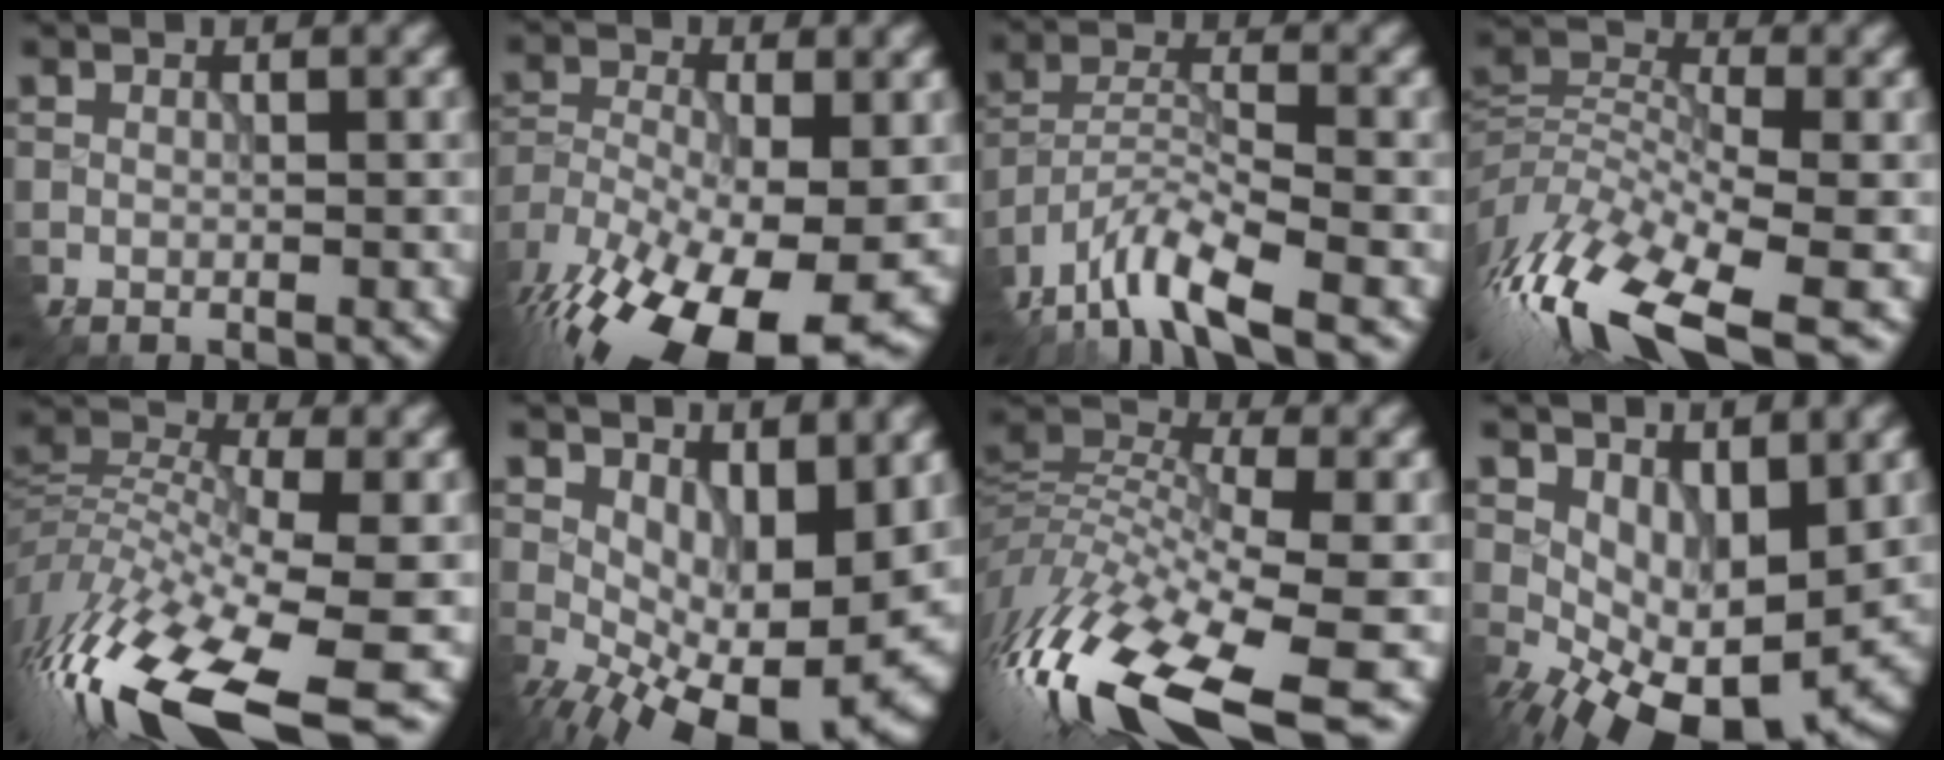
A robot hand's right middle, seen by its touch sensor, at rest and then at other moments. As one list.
[{"total": 18.2, "force": [-10.4, 8.1, 12.5], "torque": [-0.227, -0.029, -0.149]}, {"total": 7.7, "force": [-6.2, 1.7, 4.3], "torque": [-0.080, -0.007, -0.125]}, {"total": 12.8, "force": [-7.5, 5.2, 9.0], "torque": [-0.204, 0.005, -0.139]}, {"total": 15.1, "force": [-7.9, 5.6, 11.6], "torque": [-0.262, -0.003, -0.136]}, {"total": 11.7, "force": [-0.5, 6.4, 9.8], "torque": [-0.136, -0.018, 0.012]}, {"total": 14.5, "force": [-6.8, 5.8, 11.5], "torque": [-0.264, -0.002, -0.119]}, {"total": 10.0, "force": [-0.6, 5.6, 8.2], "torque": [-0.127, -0.027, 0.012]}]